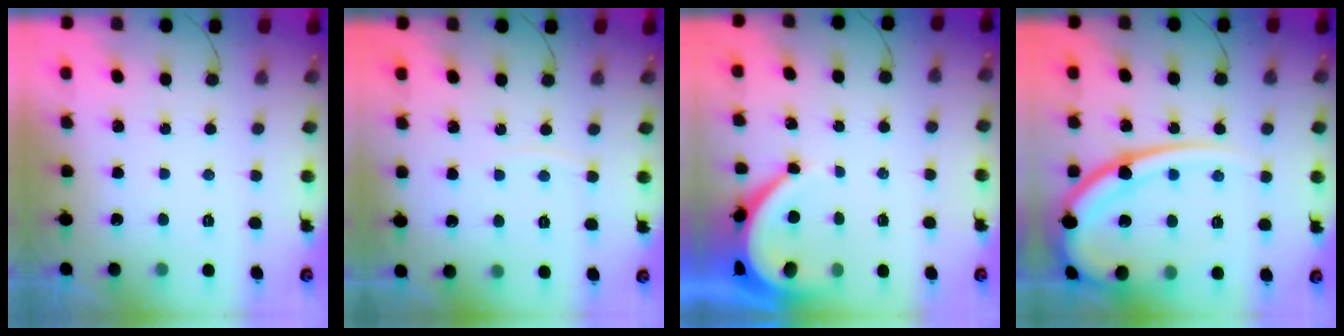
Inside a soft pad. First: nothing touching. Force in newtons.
{"total": 6.3, "press": 6.3, "slide": 0.7}
{"total": 6.0, "press": 6.0, "slide": 0.7}
{"total": 18.9, "press": 18.8, "slide": 2.3}